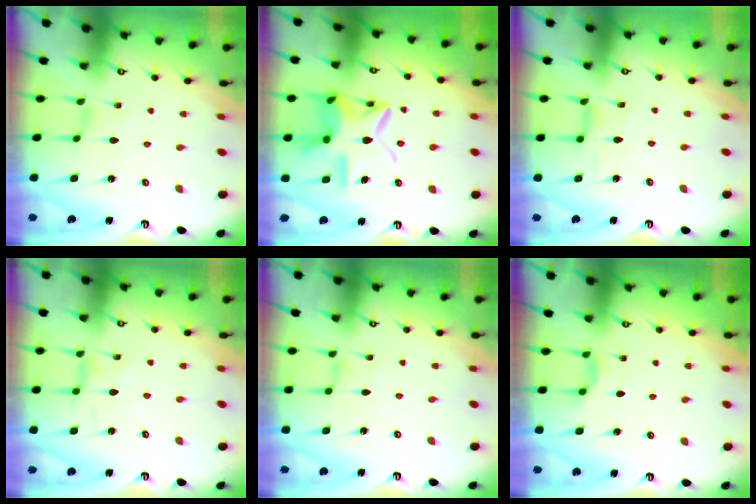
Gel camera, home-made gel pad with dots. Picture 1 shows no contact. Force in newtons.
{"total": 17.0, "press": 17.0, "slide": 1.6}
{"total": 2.3, "press": 2.3, "slide": 0.5}
{"total": 1.4, "press": 1.3, "slide": 0.3}
{"total": 0.0}
{"total": 2.9, "press": 2.9, "slide": 0.5}